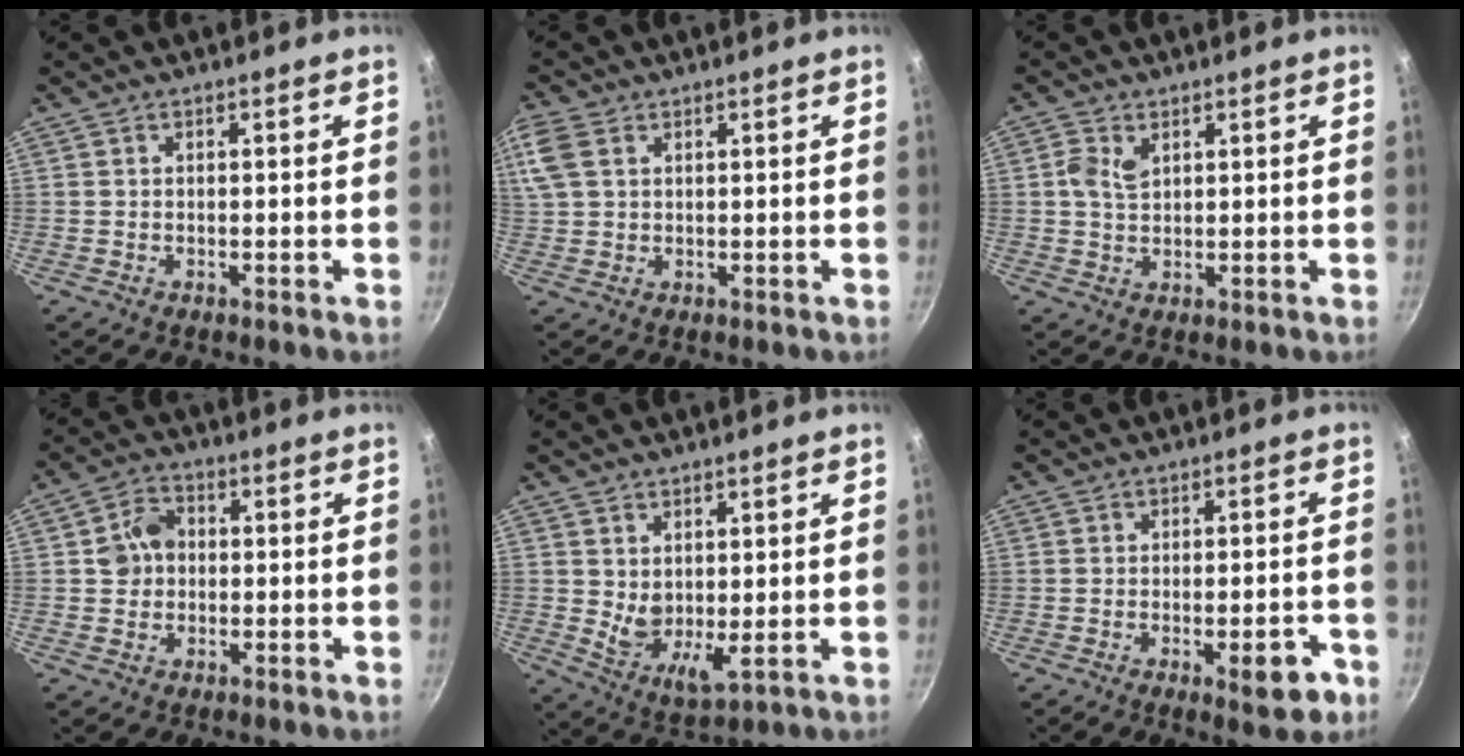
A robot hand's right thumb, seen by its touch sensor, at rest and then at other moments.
{"total": 7.6, "force": [3.0, 5.1, 4.7], "torque": [-0.109, 0.015, 0.060]}
{"total": 3.8, "force": [1.3, 2.4, 2.6], "torque": [-0.047, -0.004, 0.025]}
{"total": 5.7, "force": [0.2, 4.8, 3.1], "torque": [-0.028, 0.012, -0.006]}
{"total": 6.4, "force": [2.2, 3.3, 5.0], "torque": [-0.080, -0.034, 0.047]}
{"total": 7.2, "force": [-3.1, 2.6, 6.0], "torque": [-0.053, 0.016, -0.034]}